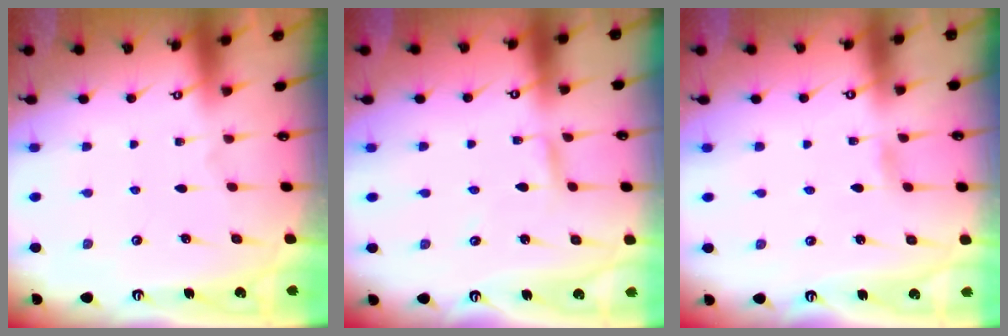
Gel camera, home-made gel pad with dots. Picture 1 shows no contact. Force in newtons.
{"total": 2.6, "press": 2.6, "slide": 0.1}
{"total": 1.2, "press": 1.1, "slide": 0.2}